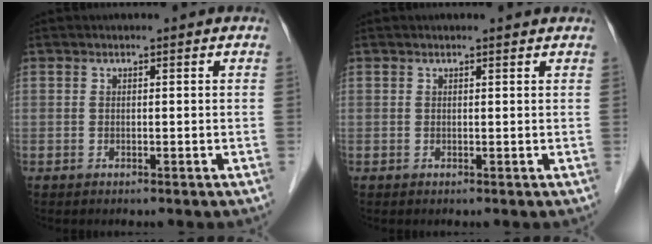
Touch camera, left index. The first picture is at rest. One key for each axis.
{"total": 1.2, "fx": 1.1, "fy": 0.0, "fz": 0.3, "tx": -0.011, "ty": 0.003, "tz": 0.013}